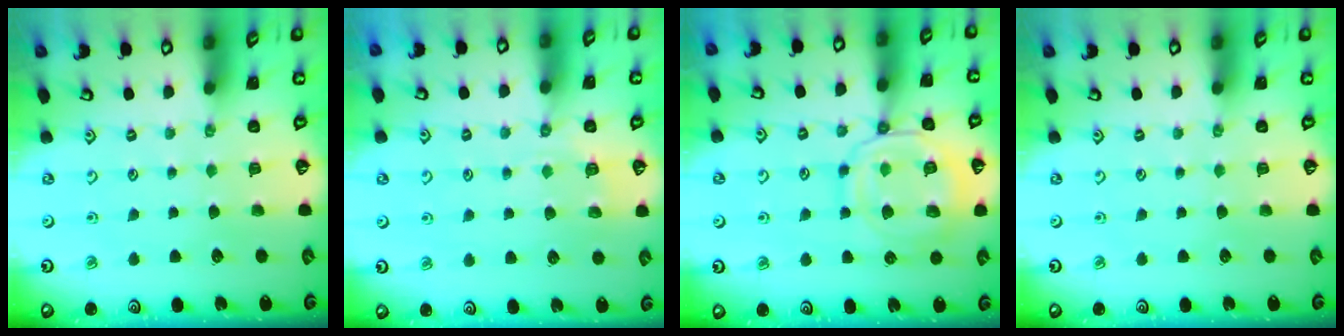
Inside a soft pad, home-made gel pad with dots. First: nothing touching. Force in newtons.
{"total": 4.8, "press": 4.7, "slide": 1.1}
{"total": 13.9, "press": 13.8, "slide": 1.5}
{"total": 0.0}